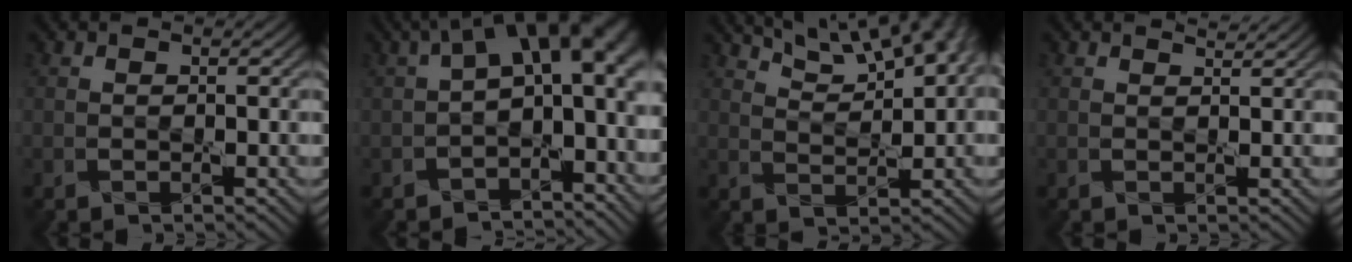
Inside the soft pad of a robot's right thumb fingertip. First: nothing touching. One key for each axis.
{"total": 13.1, "fx": 1.1, "fy": 6.9, "fz": 11.0, "tx": -0.162, "ty": -0.003, "tz": 0.026}
{"total": 8.8, "fx": 5.8, "fy": 2.7, "fz": 6.0, "tx": -0.106, "ty": 0.012, "tz": 0.091}
{"total": 1.0, "fx": 0.9, "fy": 0.0, "fz": 0.3, "tx": -0.009, "ty": -0.003, "tz": 0.015}